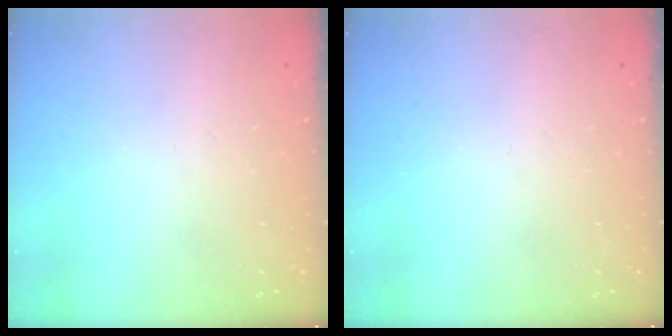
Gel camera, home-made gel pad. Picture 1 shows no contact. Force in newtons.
{"total": 0.0}